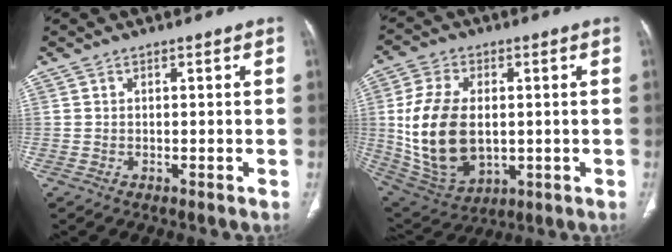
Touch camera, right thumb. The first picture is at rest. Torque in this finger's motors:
{"motor_torque": [-0.43, 1.70, 1.68, 0.26, 0.59]}